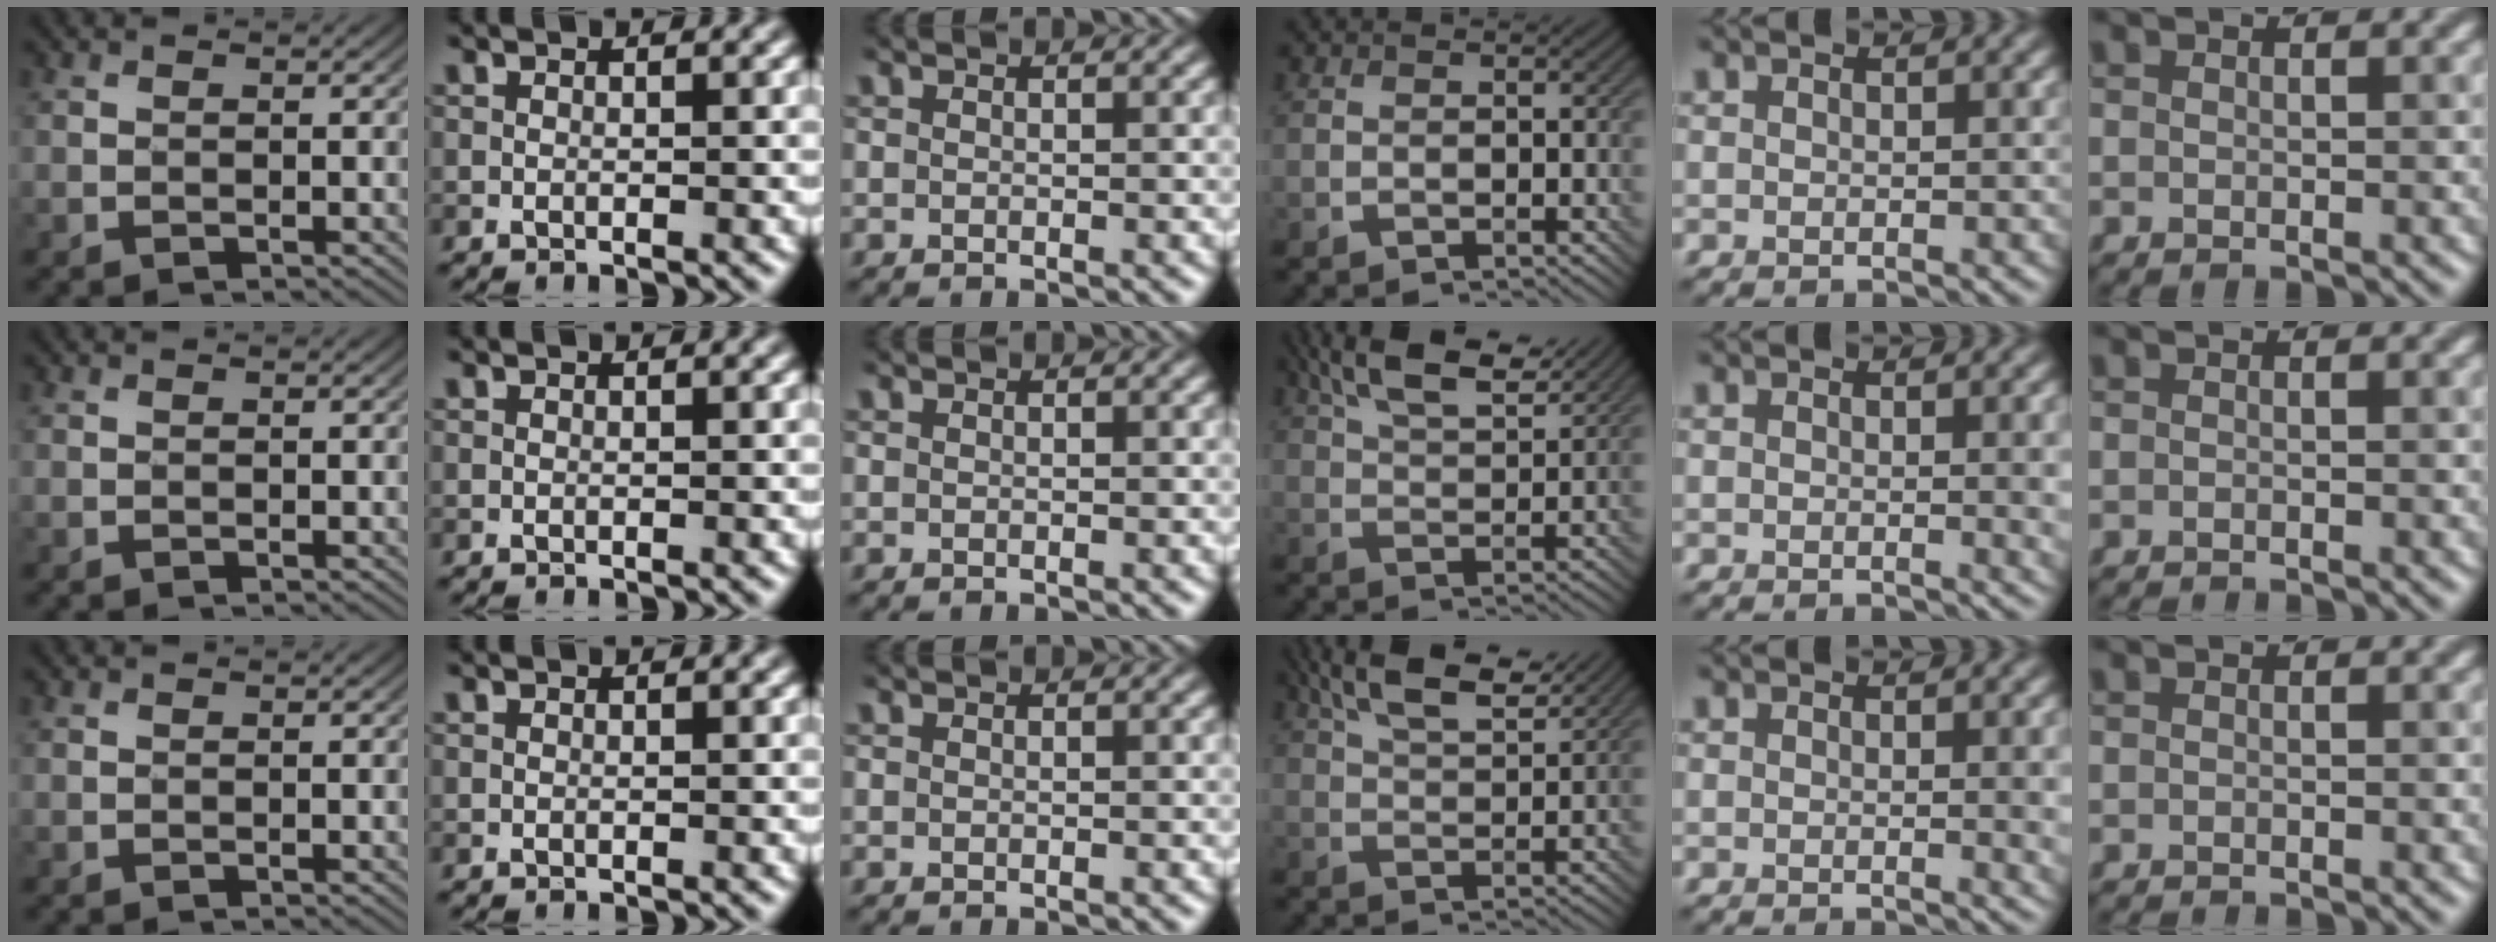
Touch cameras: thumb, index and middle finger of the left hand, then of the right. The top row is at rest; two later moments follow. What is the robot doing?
{"motion": "insert", "object": "bottle cap"}